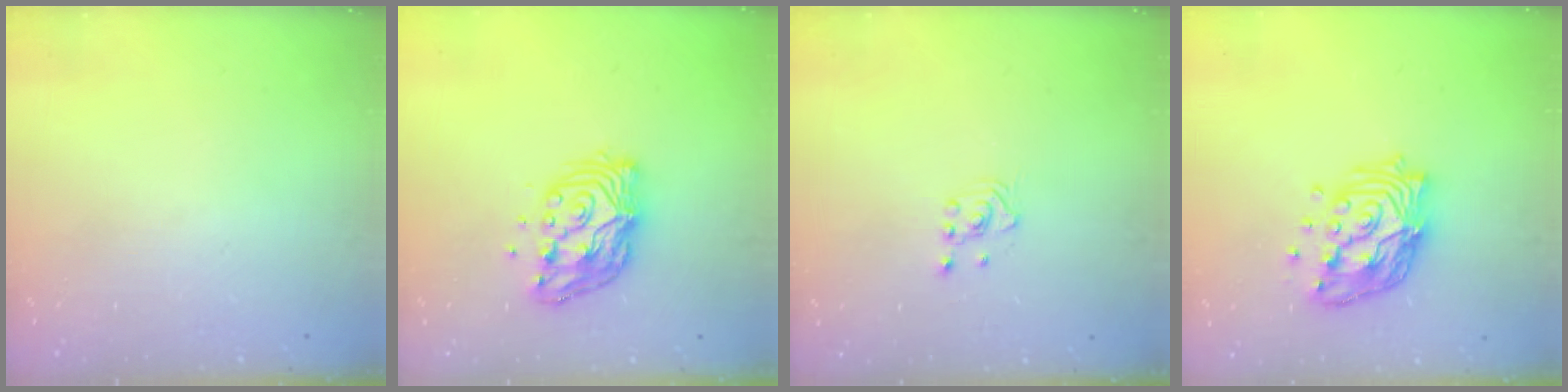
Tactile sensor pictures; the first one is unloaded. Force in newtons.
{"total": 13.8, "press": 13.7, "slide": 1.6}
{"total": 1.6, "press": 1.5, "slide": 0.2}
{"total": 15.6, "press": 15.6, "slide": 1.3}